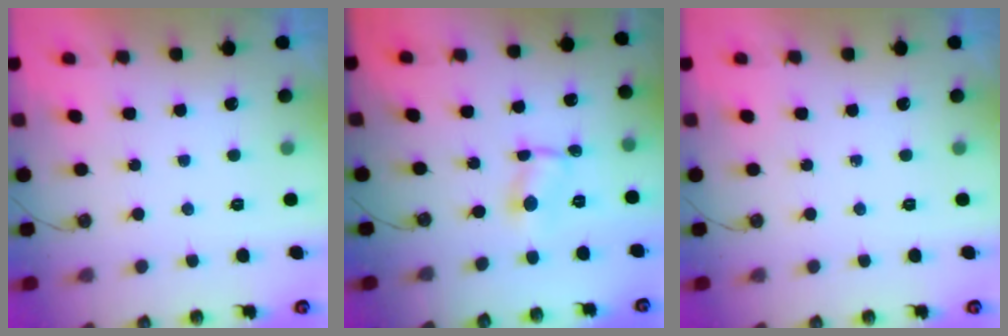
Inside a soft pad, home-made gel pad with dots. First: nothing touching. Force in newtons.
{"total": 1.0, "press": 1.0, "slide": 0.1}
{"total": 0.0}